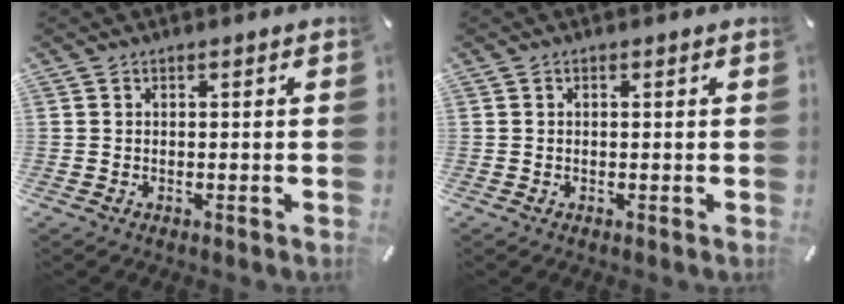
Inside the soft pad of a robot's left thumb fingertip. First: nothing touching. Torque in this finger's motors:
{"motor_torque": [-0.22, -0.45, -0.14, 0.25, -0.02]}